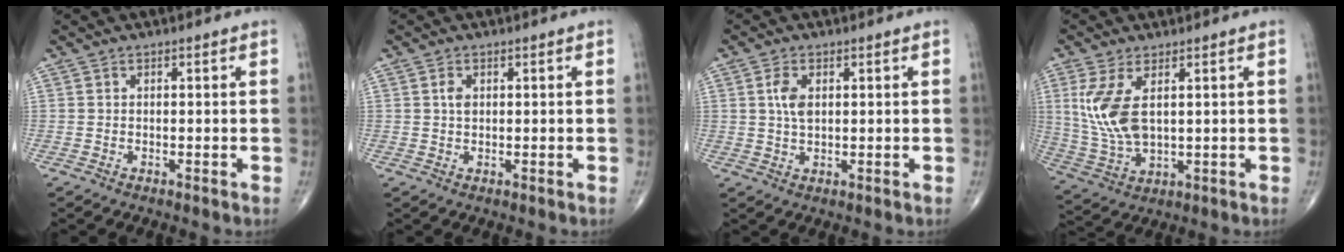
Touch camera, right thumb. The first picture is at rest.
{"total": 1.7, "force": [0.5, 1.1, 1.2], "torque": [-0.020, 0.000, 0.008]}
{"total": 3.9, "force": [1.0, 2.1, 3.1], "torque": [-0.063, -0.001, 0.020]}
{"total": 10.4, "force": [2.6, 5.0, 8.7], "torque": [-0.193, -0.011, 0.065]}